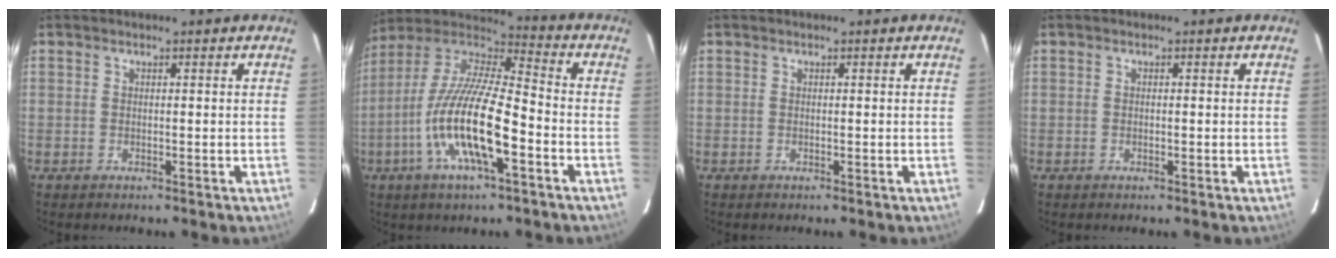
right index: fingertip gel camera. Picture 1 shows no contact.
{"total": 18.0, "force": [-6.6, 4.5, 16.2], "torque": [-0.315, -0.017, -0.132]}
{"total": 0.0}
{"total": 0.0}